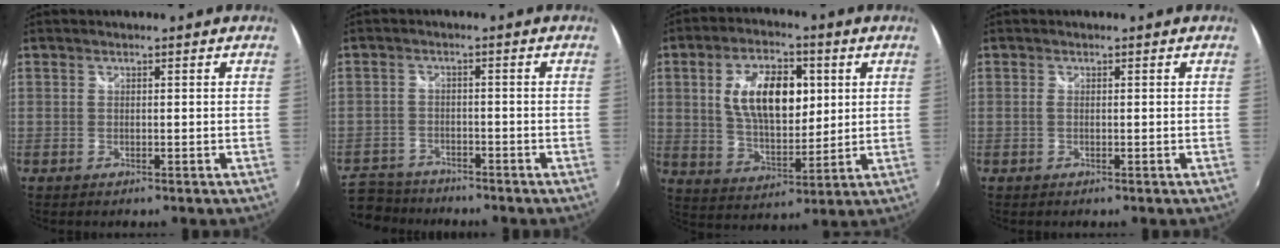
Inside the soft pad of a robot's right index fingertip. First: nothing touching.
{"total": 8.7, "force": [-7.3, 4.2, 1.7], "torque": [-0.066, 0.003, -0.130]}
{"total": 13.9, "force": [3.2, 7.3, 11.4], "torque": [-0.203, 0.011, 0.062]}
{"total": 0.7, "force": [0.0, 0.1, 0.7], "torque": [-0.016, 0.000, -0.003]}